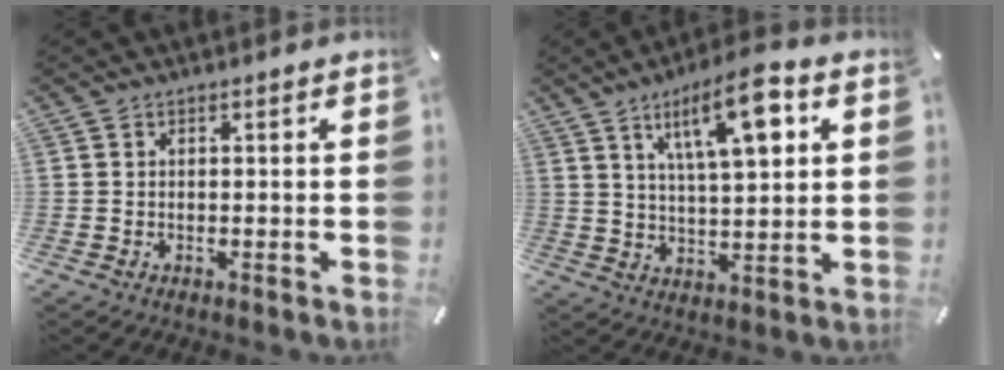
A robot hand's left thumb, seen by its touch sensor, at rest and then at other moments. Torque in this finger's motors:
{"motor_torque": [2.35, 2.35, 1.51, -1.25, 0.43]}